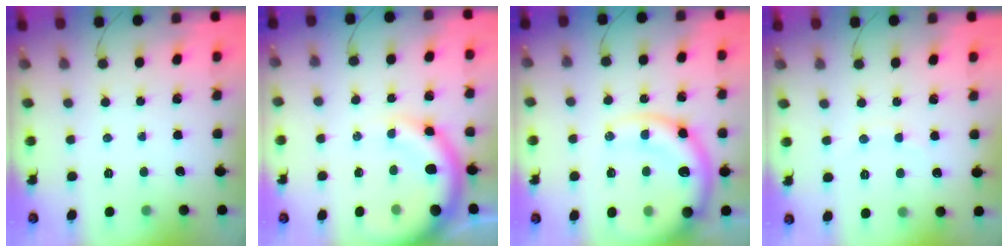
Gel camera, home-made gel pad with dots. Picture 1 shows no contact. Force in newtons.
{"total": 11.4, "press": 11.2, "slide": 2.4}
{"total": 16.3, "press": 15.9, "slide": 3.7}
{"total": 5.0, "press": 4.8, "slide": 1.2}